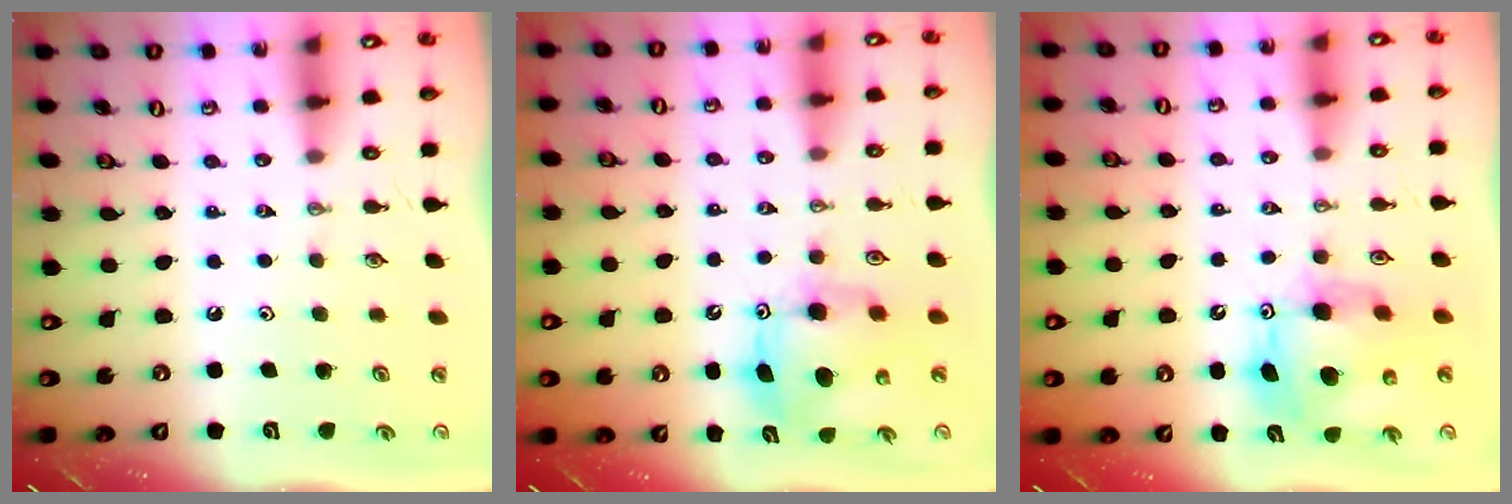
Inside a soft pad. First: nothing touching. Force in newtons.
{"total": 8.9, "press": 8.9, "slide": 0.7}
{"total": 12.3, "press": 12.2, "slide": 1.1}